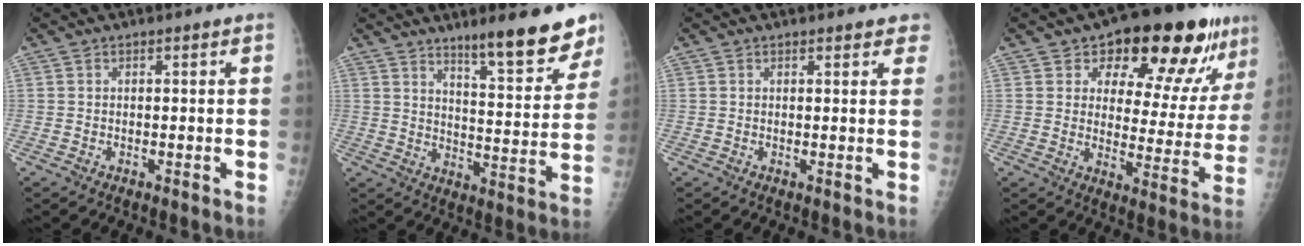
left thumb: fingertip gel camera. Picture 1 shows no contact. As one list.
[{"total": 13.7, "force": [10.2, 2.6, 8.8], "torque": [-0.092, -0.072, 0.152]}, {"total": 3.0, "force": [2.4, 1.1, 1.4], "torque": [0.007, -0.003, 0.020]}, {"total": 19.4, "force": [11.9, 8.6, 12.7], "torque": [-0.123, -0.046, 0.161]}]